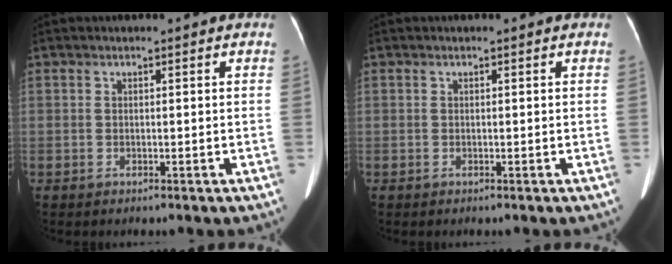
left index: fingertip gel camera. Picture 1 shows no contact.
{"total": 0.0}